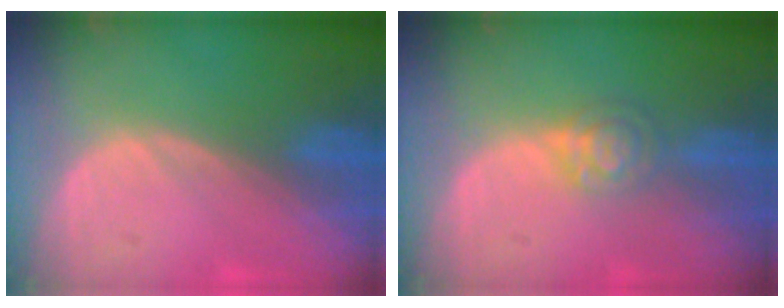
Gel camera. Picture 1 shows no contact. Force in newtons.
{"total": 4.0, "press": 3.6, "slide": 1.7}